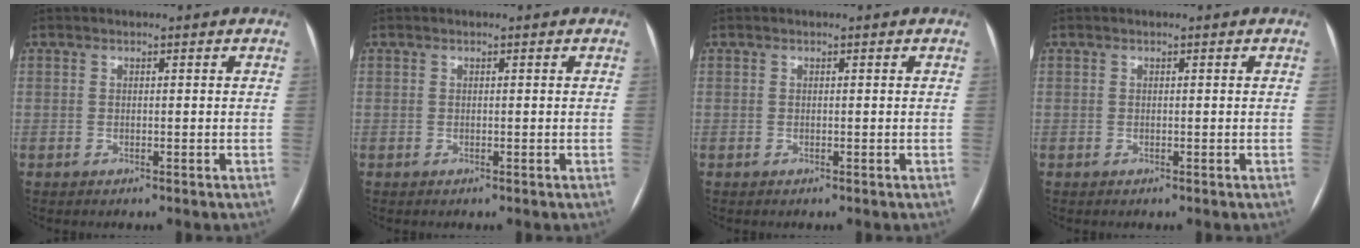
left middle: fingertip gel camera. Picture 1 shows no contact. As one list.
[{"total": 0.0}, {"total": 0.0}, {"total": 0.0}]